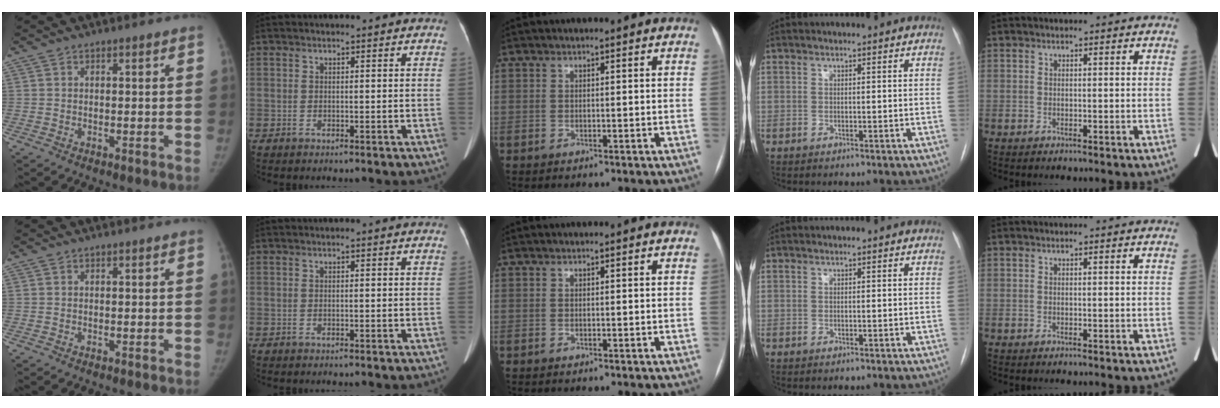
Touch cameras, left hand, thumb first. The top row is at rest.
{}